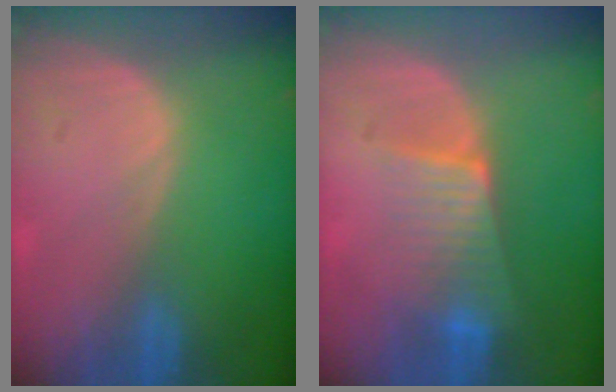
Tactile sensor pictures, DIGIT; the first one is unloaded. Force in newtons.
{"total": 6.7, "press": 5.9, "slide": 3.1}